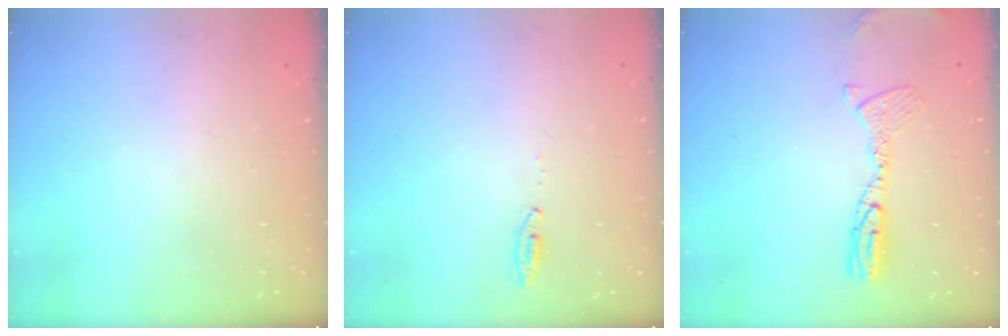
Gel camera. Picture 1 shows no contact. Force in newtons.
{"total": 4.1, "press": 3.1, "slide": 2.6}
{"total": 11.8, "press": 11.6, "slide": 2.1}